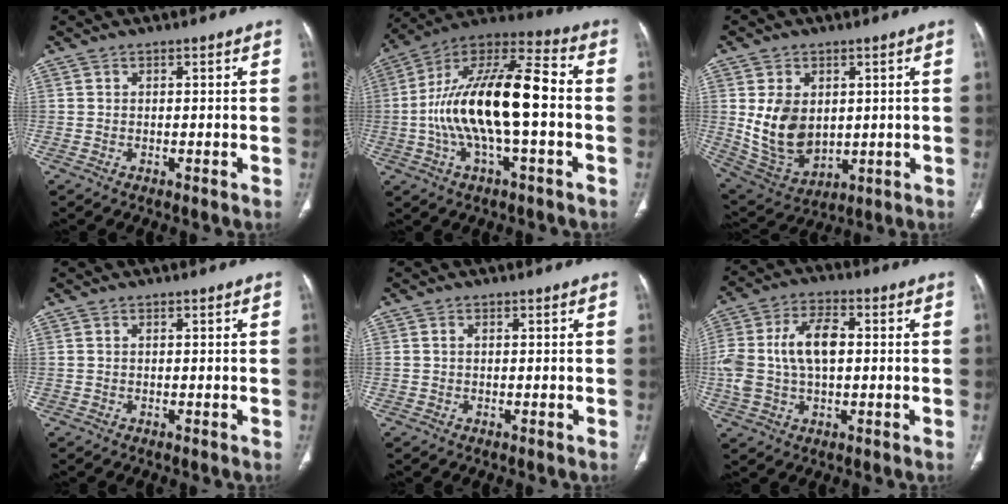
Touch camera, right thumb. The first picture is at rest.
{"total": 20.9, "force": [-2.0, 7.4, 19.4], "torque": [-0.363, 0.044, -0.039]}
{"total": 12.1, "force": [1.3, 8.6, 8.4], "torque": [-0.128, -0.015, 0.052]}
{"total": 0.0}
{"total": 0.7, "force": [0.0, 0.6, 0.4], "torque": [-0.010, 0.004, 0.003]}
{"total": 13.6, "force": [0.9, 7.9, 11.1], "torque": [-0.232, 0.024, 0.016]}